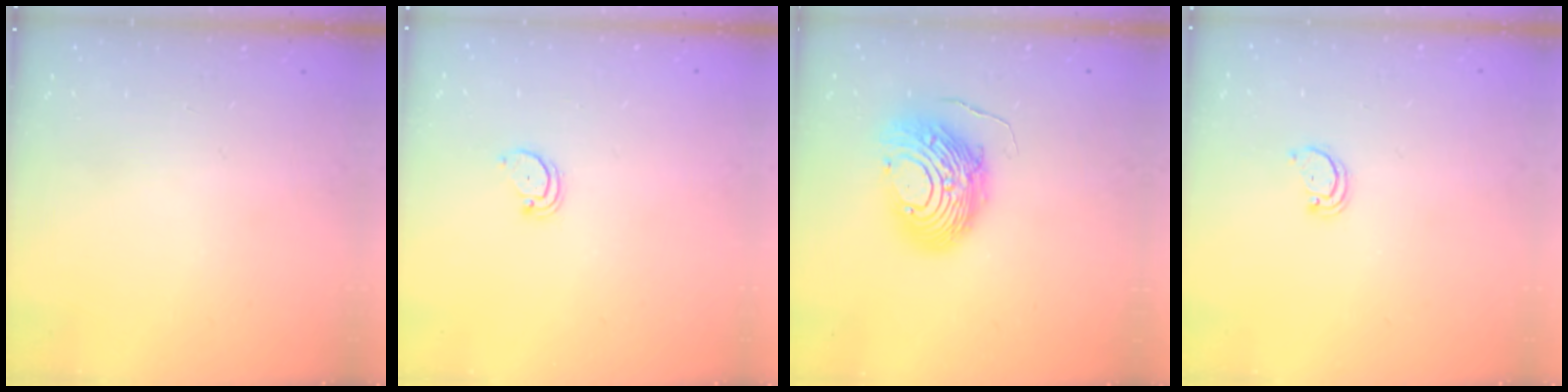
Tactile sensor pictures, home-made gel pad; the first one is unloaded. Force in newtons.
{"total": 1.5, "press": 1.5, "slide": 0.2}
{"total": 12.6, "press": 12.6, "slide": 1.3}
{"total": 1.5, "press": 1.5, "slide": 0.1}